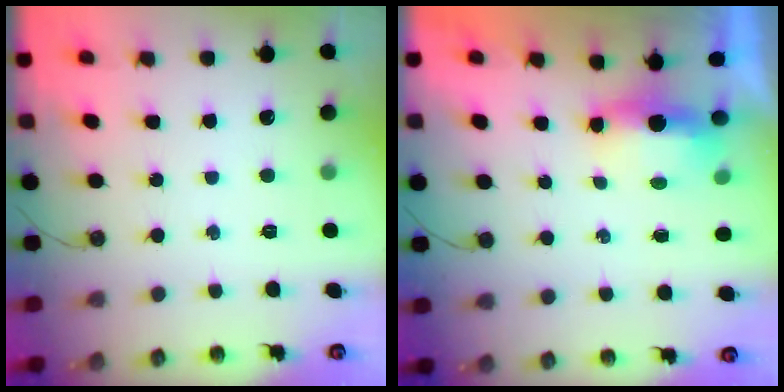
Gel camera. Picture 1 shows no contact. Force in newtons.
{"total": 8.2, "press": 5.7, "slide": 5.8}